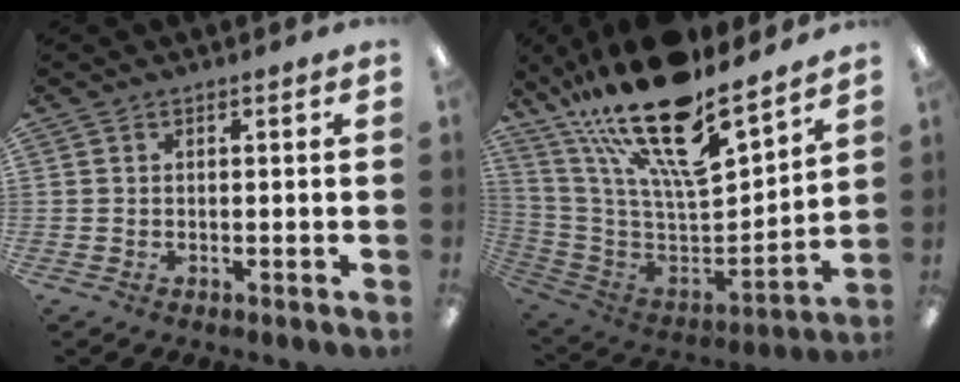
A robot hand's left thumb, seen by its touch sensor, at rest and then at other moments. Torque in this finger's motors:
{"motor_torque": [1.52, 0.45, 2.17, -0.59, 0.42]}